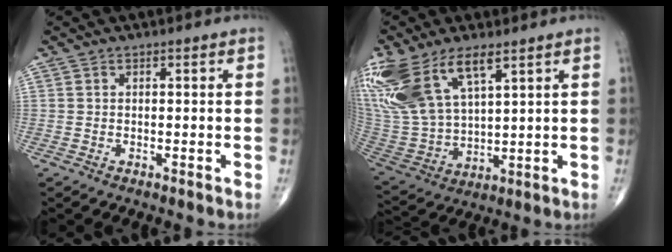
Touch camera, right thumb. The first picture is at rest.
{"total": 20.6, "force": [10.8, 9.6, 14.6], "torque": [-0.330, -0.025, 0.227]}